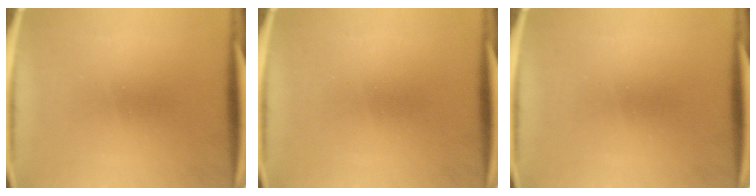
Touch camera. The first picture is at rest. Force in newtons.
{"total": 0.0}
{"total": 0.0}